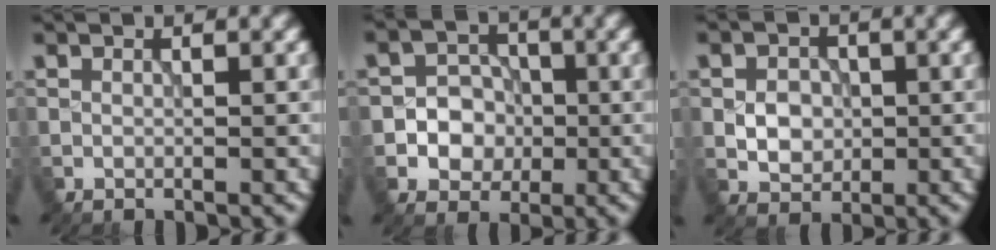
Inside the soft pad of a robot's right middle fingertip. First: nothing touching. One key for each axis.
{"total": 4.5, "fx": -0.8, "fy": 4.1, "fz": 1.7, "tx": -0.004, "ty": 0.005, "tz": -0.034}
{"total": 2.9, "fx": -0.3, "fy": 2.4, "fz": 1.6, "tx": -0.027, "ty": -0.001, "tz": -0.007}